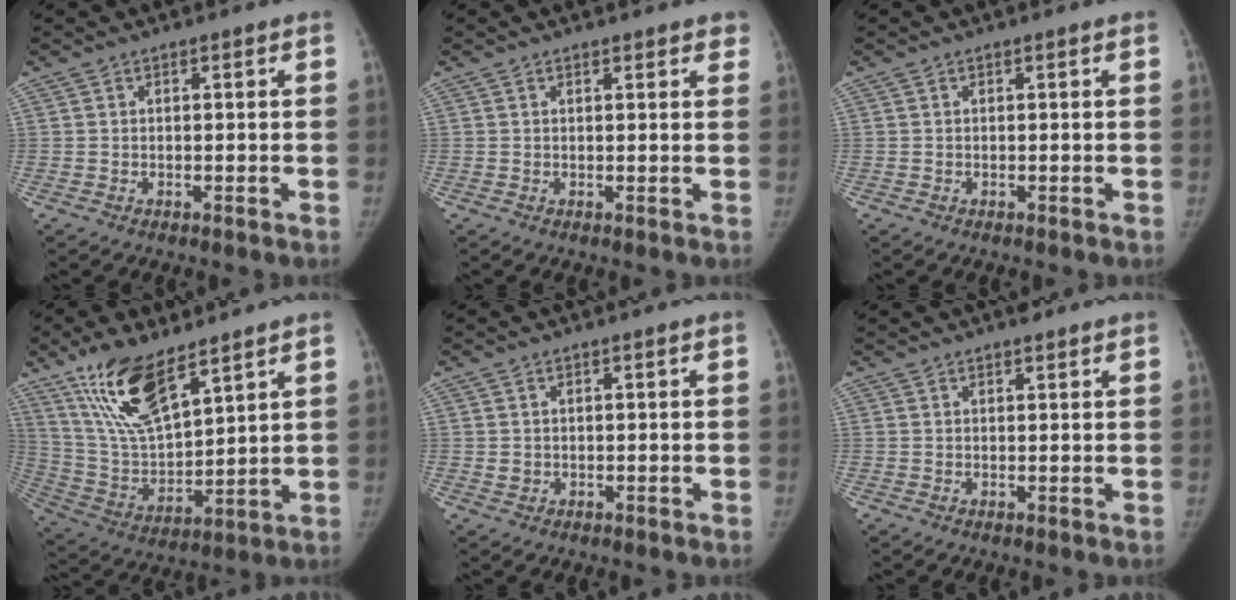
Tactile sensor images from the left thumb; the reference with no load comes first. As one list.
[{"total": 2.5, "force": [2.0, 1.0, 1.1], "torque": [0.011, -0.002, 0.016]}, {"total": 0.0}, {"total": 16.5, "force": [10.6, 5.7, 11.2], "torque": [-0.197, -0.049, 0.219]}, {"total": 1.3, "force": [0.3, 1.1, 0.6], "torque": [-0.007, -0.002, 0.010]}, {"total": 2.1, "force": [1.6, 0.7, 1.0], "torque": [-0.006, -0.004, 0.020]}]